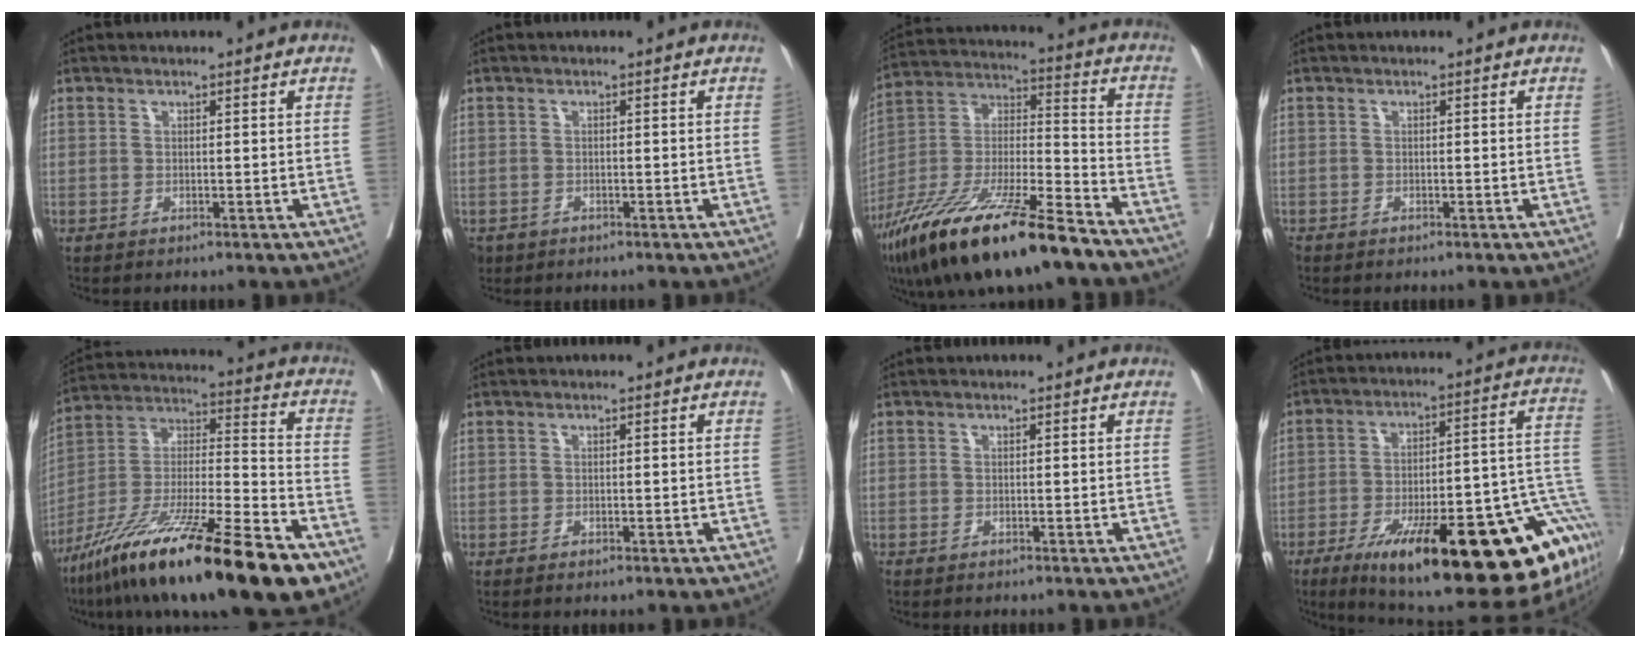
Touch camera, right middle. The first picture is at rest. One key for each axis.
{"total": 3.0, "fx": -1.9, "fy": 2.2, "fz": 0.7, "tx": -0.016, "ty": -0.002, "tz": -0.033}
{"total": 24.1, "fx": -17.1, "fy": 3.5, "fz": 16.7, "tx": -0.312, "ty": -0.044, "tz": -0.308}
{"total": 0.7, "fx": -0.6, "fy": 0.3, "fz": 0.2, "tx": -0.007, "ty": -0.002, "tz": -0.014}
{"total": 27.2, "fx": -17.1, "fy": 3.4, "fz": 20.8, "tx": -0.333, "ty": -0.044, "tz": -0.297}
{"total": 0.9, "fx": -0.5, "fy": 0.4, "fz": 0.7, "tx": -0.009, "ty": 0.000, "tz": -0.003}
{"total": 0.0}
{"total": 31.2, "fx": -14.8, "fy": 6.9, "fz": 26.6, "tx": -0.271, "ty": 0.003, "tz": -0.210}